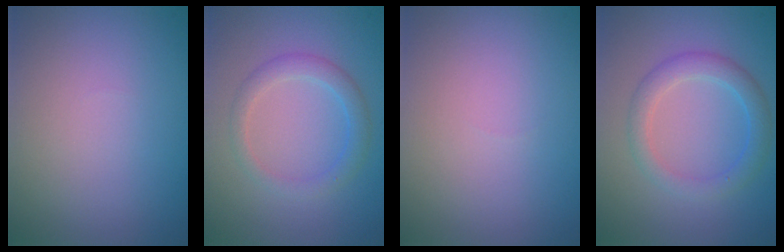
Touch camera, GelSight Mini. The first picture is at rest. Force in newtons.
{"total": 2.3, "press": 2.3, "slide": 0.1}
{"total": 0.0}
{"total": 3.0, "press": 3.0, "slide": 0.1}